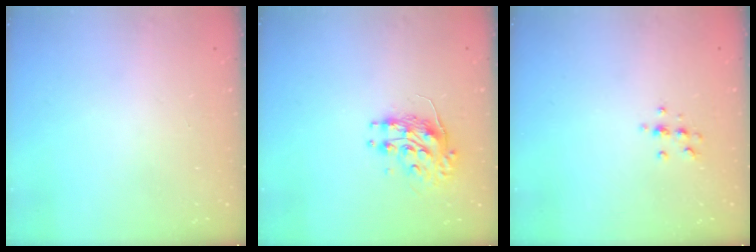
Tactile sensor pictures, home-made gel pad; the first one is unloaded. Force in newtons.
{"total": 8.2, "press": 8.2, "slide": 0.3}
{"total": 4.9, "press": 4.8, "slide": 1.2}